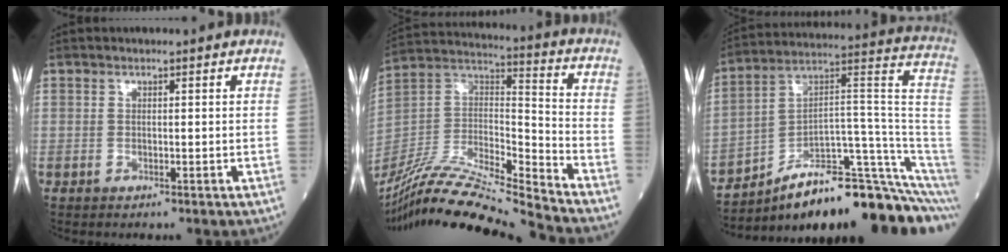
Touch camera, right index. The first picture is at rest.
{"total": 21.5, "force": [-19.8, -0.7, 8.6], "torque": [-0.189, 0.004, -0.358]}
{"total": 20.3, "force": [-14.0, 2.4, 14.5], "torque": [-0.129, 0.073, -0.211]}